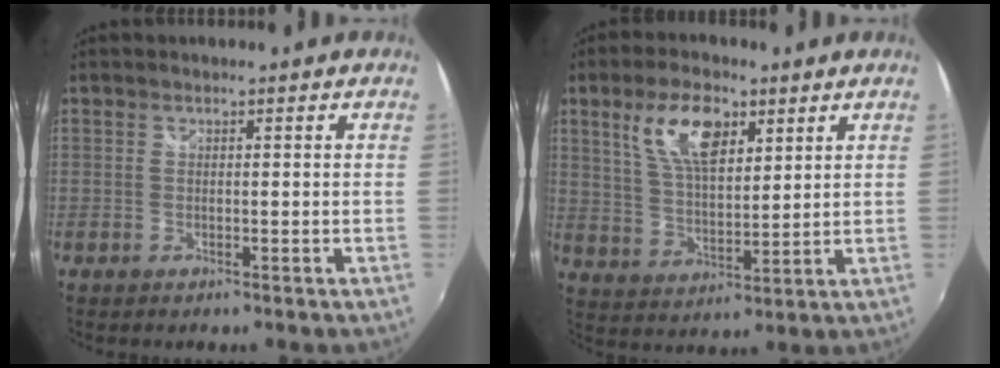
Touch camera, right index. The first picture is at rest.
{"total": 11.0, "force": [5.4, 4.9, 8.3], "torque": [-0.159, 0.014, 0.104]}